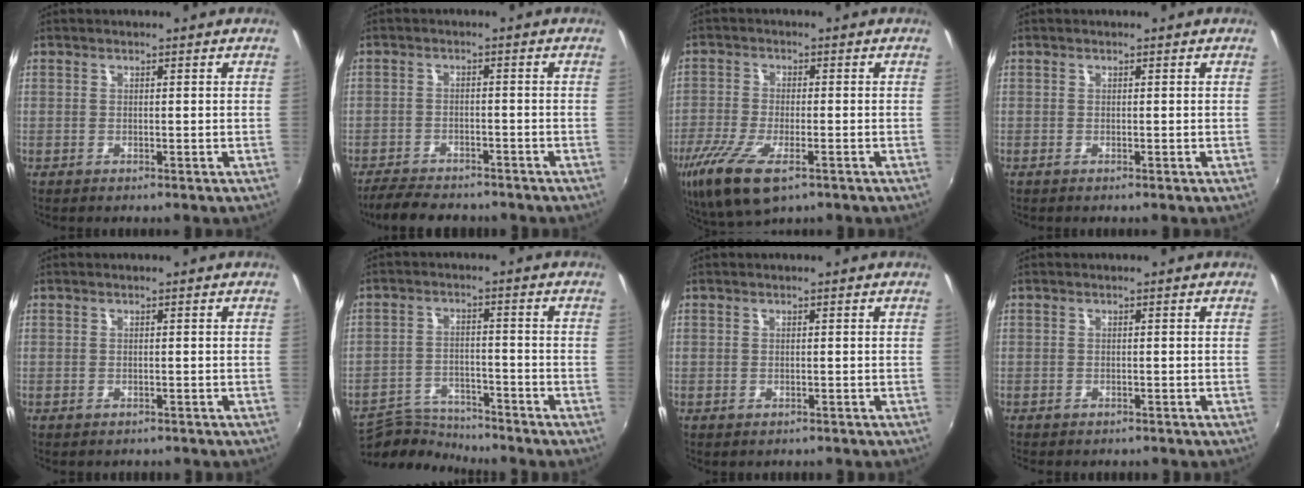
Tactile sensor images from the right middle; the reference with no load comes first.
{"total": 8.3, "force": [-7.2, 2.8, 2.9], "torque": [-0.081, -0.010, -0.115]}
{"total": 12.6, "force": [-7.1, 4.7, 9.2], "torque": [-0.207, -0.048, -0.129]}
{"total": 0.0}
{"total": 1.5, "force": [-1.3, 0.7, 0.5], "torque": [-0.013, -0.009, -0.016]}
{"total": 9.0, "force": [-8.8, 1.2, 1.6], "torque": [-0.053, -0.001, -0.158]}
{"total": 0.8, "force": [-0.6, 0.5, 0.3], "torque": [-0.009, -0.004, -0.007]}
{"total": 2.0, "force": [-1.7, 0.8, 0.6], "torque": [-0.016, -0.012, -0.023]}